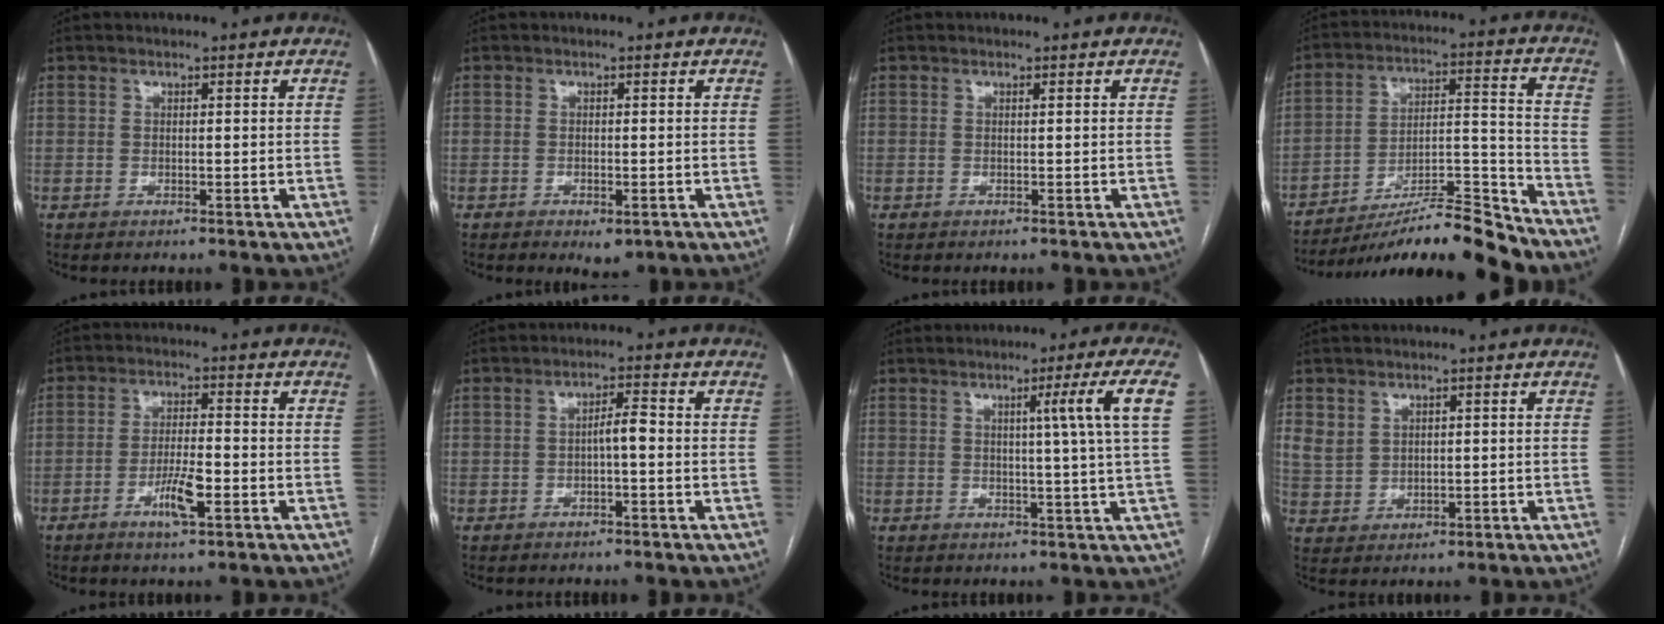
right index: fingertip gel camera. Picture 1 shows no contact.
{"total": 2.3, "force": [-1.2, 1.1, 1.6], "torque": [-0.019, -0.002, -0.008]}
{"total": 0.0}
{"total": 15.2, "force": [-13.9, -0.1, 6.2], "torque": [-0.093, 0.032, -0.234]}
{"total": 5.8, "force": [-2.4, 0.9, 5.2], "torque": [-0.098, -0.004, -0.043]}
{"total": 2.7, "force": [-0.3, 0.5, 2.6], "torque": [-0.042, 0.008, -0.006]}
{"total": 7.6, "force": [2.3, -2.5, 6.8], "torque": [-0.098, -0.007, 0.038]}
{"total": 4.2, "force": [2.1, 3.4, 1.3], "torque": [-0.028, 0.004, 0.053]}